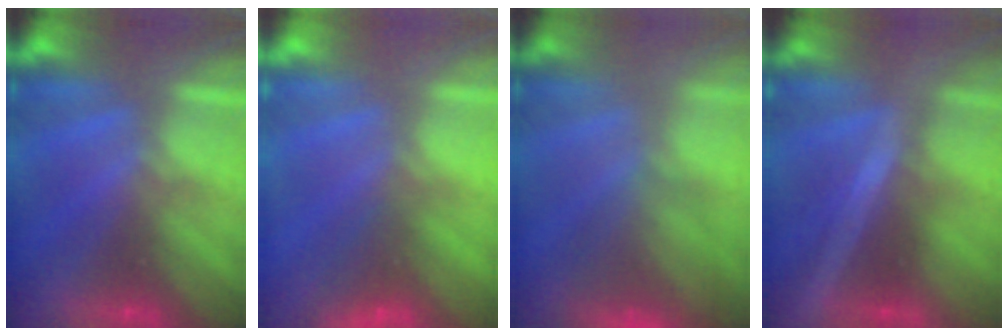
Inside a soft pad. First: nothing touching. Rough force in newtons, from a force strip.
{"total": 3.8}
{"total": 6.0}
{"total": 1.7}